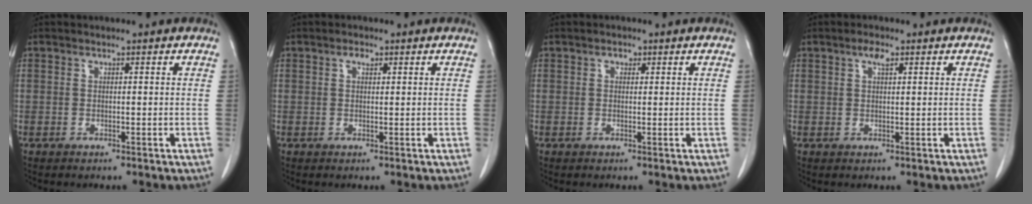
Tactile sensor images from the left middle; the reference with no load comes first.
{"total": 1.3, "force": [0.7, 0.5, 0.9], "torque": [-0.016, -0.001, 0.010]}
{"total": 1.1, "force": [0.6, 0.7, 0.6], "torque": [-0.010, 0.001, 0.009]}
{"total": 2.0, "force": [1.1, 0.5, 1.5], "torque": [-0.031, 0.003, 0.020]}